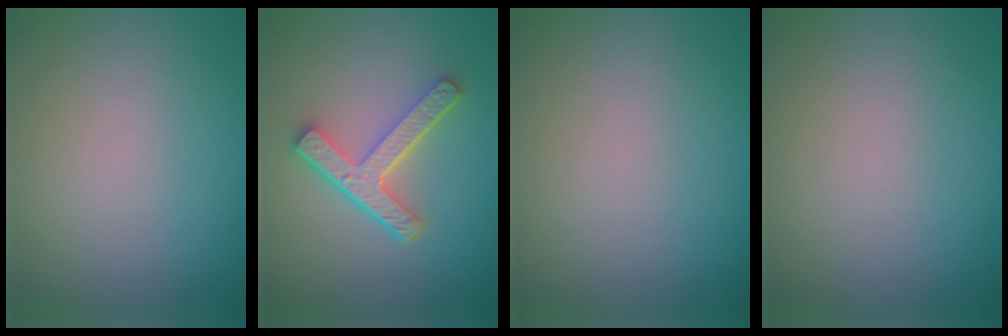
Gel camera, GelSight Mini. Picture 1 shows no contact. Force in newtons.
{"total": 4.8, "press": 3.5, "slide": 3.3}
{"total": 0.0}
{"total": 0.0}